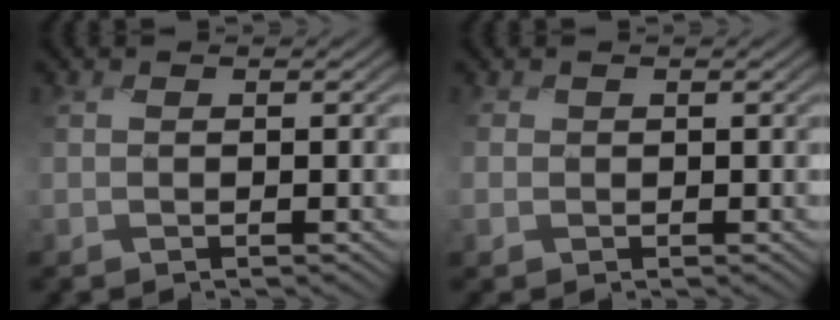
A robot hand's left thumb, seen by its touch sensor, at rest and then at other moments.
{"total": 1.1, "force": [0.1, 0.7, -0.8], "torque": [0.008, -0.003, -0.005]}